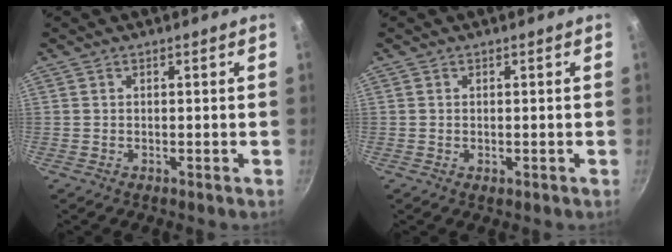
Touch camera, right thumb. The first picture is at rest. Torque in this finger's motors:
{"motor_torque": [-0.32, 0.02, -0.25, 0.07, -0.02]}